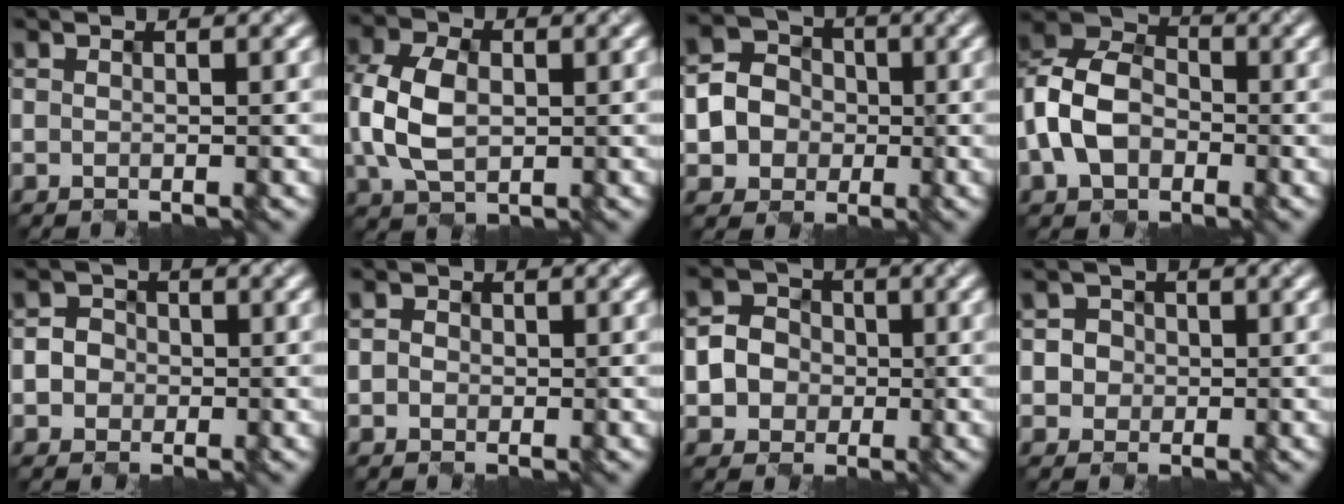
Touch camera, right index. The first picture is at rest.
{"total": 5.6, "force": [-0.5, 4.0, 3.9], "torque": [-0.096, 0.003, -0.007]}
{"total": 5.0, "force": [-1.2, 4.7, 1.3], "torque": [-0.013, 0.006, -0.034]}
{"total": 7.0, "force": [-1.9, 5.2, 4.3], "torque": [-0.092, 0.012, -0.048]}
{"total": 2.3, "force": [-0.7, 2.1, 0.4], "torque": [-0.003, 0.000, -0.014]}
{"total": 1.8, "force": [-0.2, 1.8, 0.3], "torque": [-0.008, 0.003, -0.006]}
{"total": 4.2, "force": [-1.0, 3.9, 1.0], "torque": [-0.007, 0.004, -0.031]}
{"total": 2.6, "force": [0.0, 2.5, 0.5], "torque": [-0.007, 0.004, -0.002]}